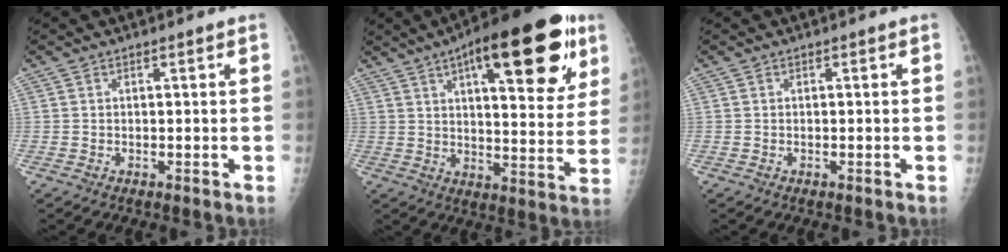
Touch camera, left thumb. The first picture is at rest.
{"total": 25.3, "force": [12.2, 8.9, 20.3], "torque": [-0.259, -0.018, 0.172]}
{"total": 0.0}